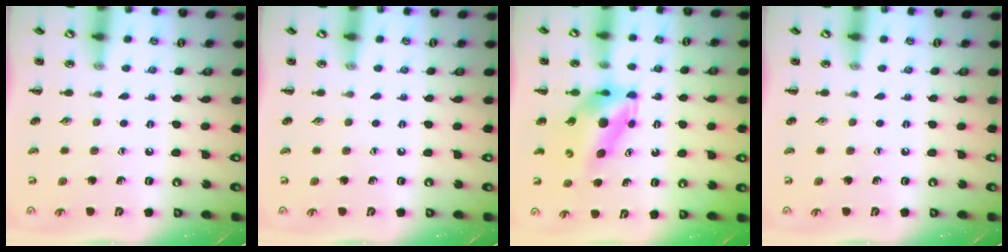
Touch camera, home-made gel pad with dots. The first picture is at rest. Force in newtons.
{"total": 0.0}
{"total": 6.8, "press": 6.6, "slide": 1.6}
{"total": 0.0}